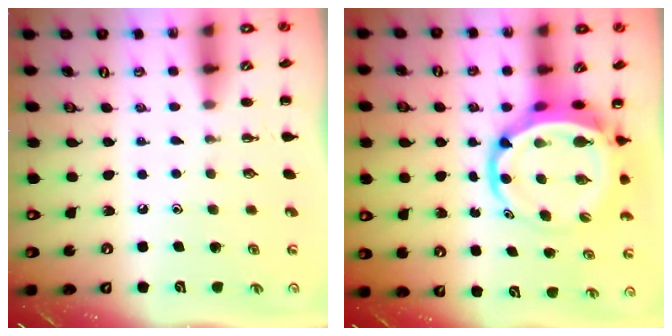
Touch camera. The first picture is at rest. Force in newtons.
{"total": 9.5, "press": 9.0, "slide": 3.1}